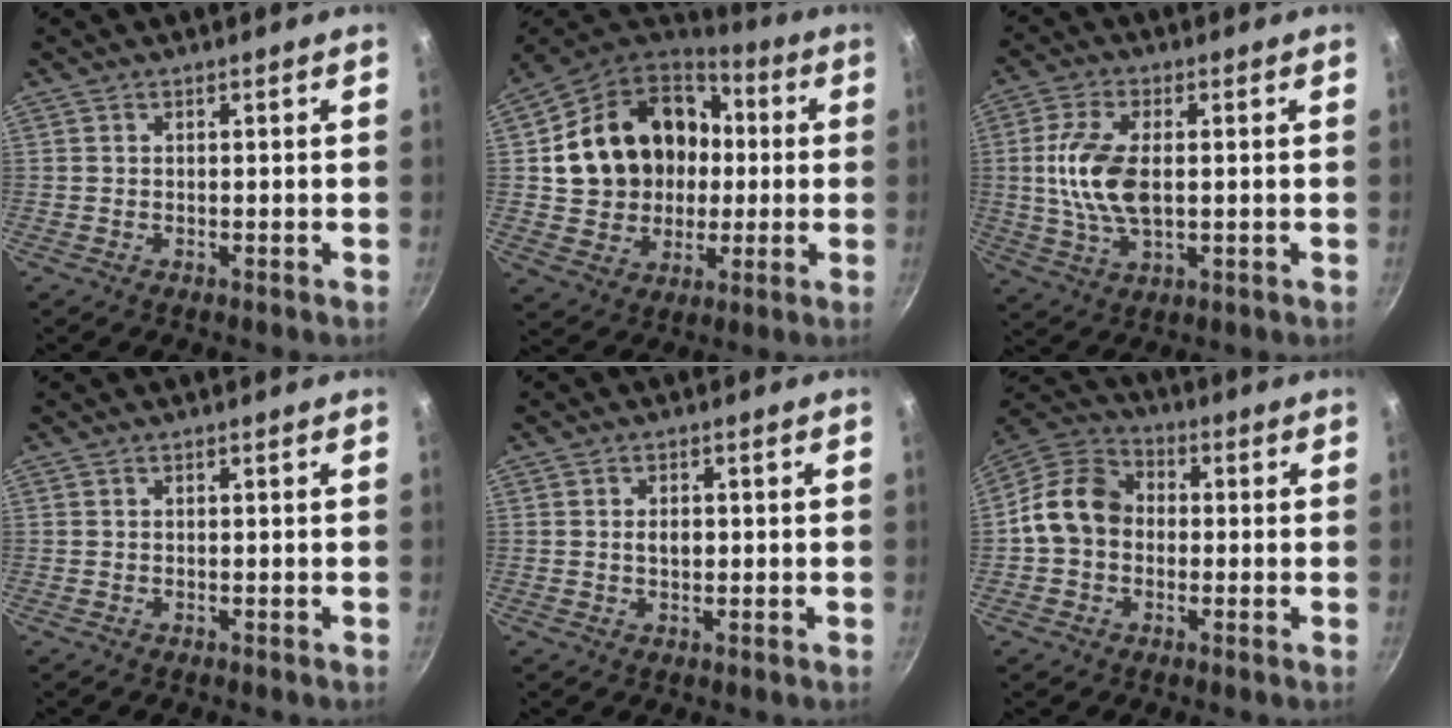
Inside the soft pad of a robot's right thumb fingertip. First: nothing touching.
{"total": 21.6, "force": [2.2, 17.9, 11.9], "torque": [-0.193, 0.037, 0.047]}
{"total": 11.2, "force": [0.6, 5.8, 9.5], "torque": [-0.191, 0.001, 0.009]}
{"total": 0.0}
{"total": 2.5, "force": [0.1, 1.6, 1.9], "torque": [-0.023, 0.004, 0.000]}
{"total": 11.2, "force": [-0.6, 9.1, 6.5], "torque": [-0.084, 0.030, -0.033]}